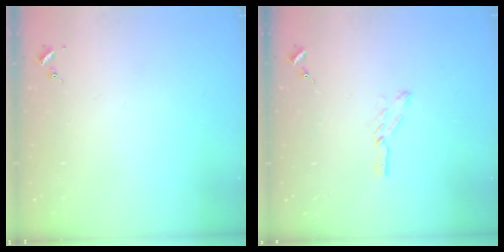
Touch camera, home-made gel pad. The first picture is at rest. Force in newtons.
{"total": 4.8, "press": 4.8, "slide": 0.6}